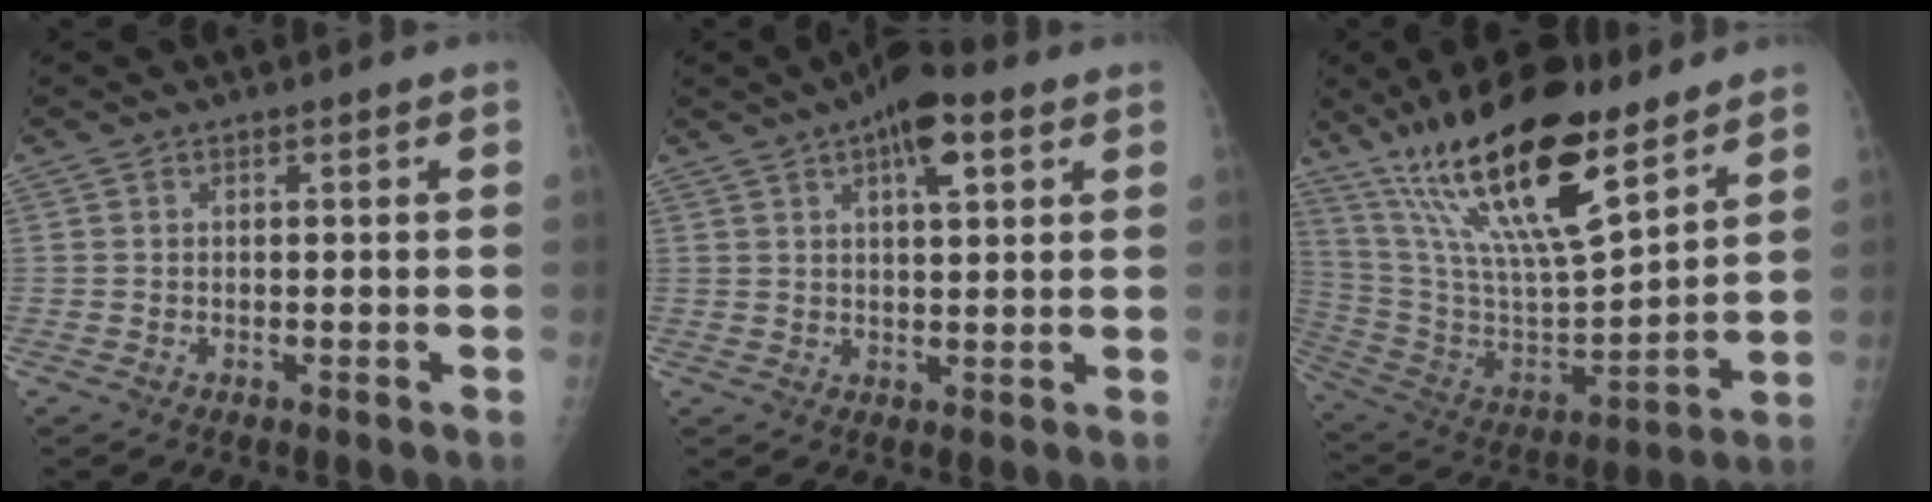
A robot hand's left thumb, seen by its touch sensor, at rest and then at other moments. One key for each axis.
{"total": 8.5, "fx": 4.2, "fy": 3.1, "fz": 6.7, "tx": -0.093, "ty": -0.001, "tz": 0.061}
{"total": 25.5, "fx": 16.3, "fy": 7.6, "fz": 18.0, "tx": -0.310, "ty": -0.060, "tz": 0.295}